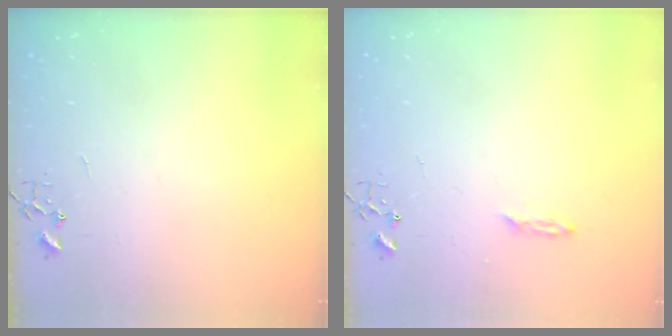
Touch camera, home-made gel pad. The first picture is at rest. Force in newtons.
{"total": 2.2, "press": 2.2, "slide": 0.4}